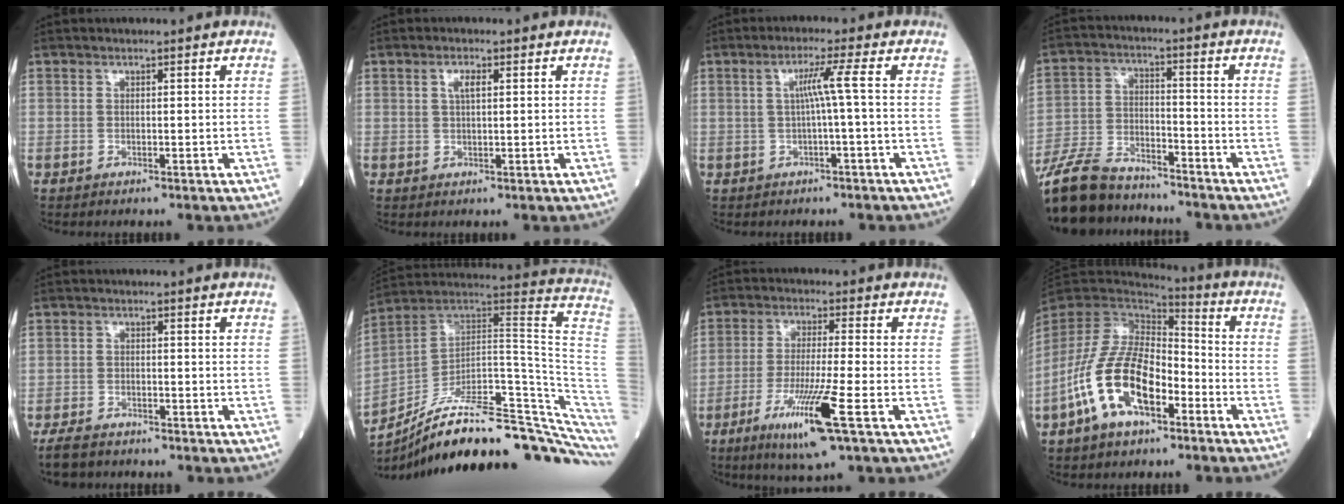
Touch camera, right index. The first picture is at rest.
{"total": 2.2, "force": [0.8, 0.6, 1.9], "torque": [-0.039, 0.002, 0.015]}
{"total": 3.7, "force": [0.0, -1.1, 3.5], "torque": [-0.065, 0.007, 0.002]}
{"total": 16.2, "force": [-14.2, 4.8, 6.3], "torque": [-0.139, -0.009, -0.250]}
{"total": 5.0, "force": [-4.4, 1.6, 1.8], "torque": [-0.034, -0.010, -0.074]}
{"total": 27.6, "force": [-19.9, 5.4, 18.4], "torque": [-0.177, 0.038, -0.295]}
{"total": 11.0, "force": [-5.1, -0.4, 9.8], "torque": [-0.189, -0.029, -0.093]}
{"total": 14.3, "force": [-6.4, 6.5, 11.0], "torque": [-0.235, 0.008, -0.121]}